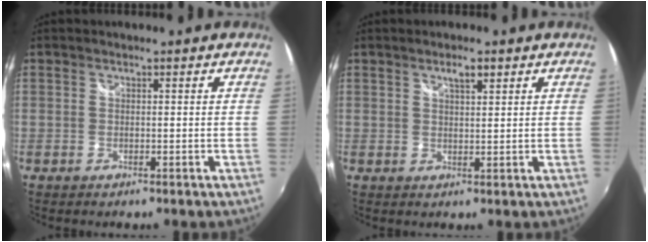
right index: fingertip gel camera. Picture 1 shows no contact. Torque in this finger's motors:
{"motor_torque": [0.01, 0.00, 0.06, 0.03]}